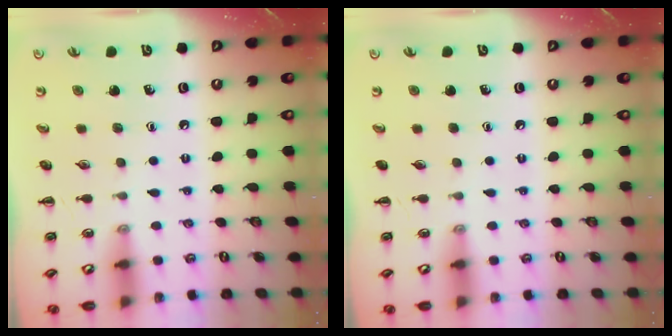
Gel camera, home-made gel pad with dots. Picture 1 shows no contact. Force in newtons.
{"total": 0.0}